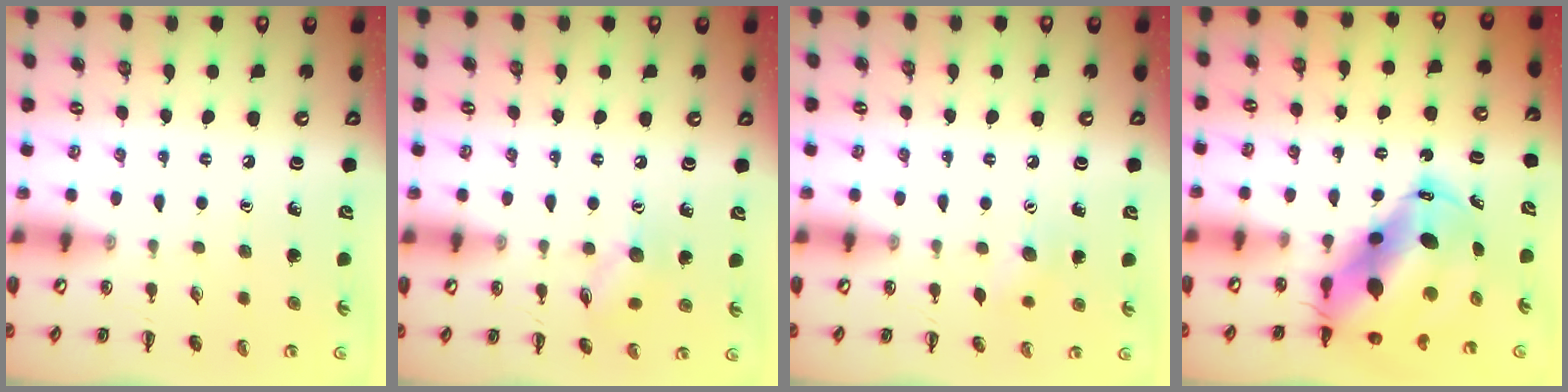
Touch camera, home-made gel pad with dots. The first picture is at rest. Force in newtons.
{"total": 7.3, "press": 7.3, "slide": 0.9}
{"total": 6.5, "press": 6.3, "slide": 1.6}
{"total": 13.3, "press": 12.8, "slide": 3.6}